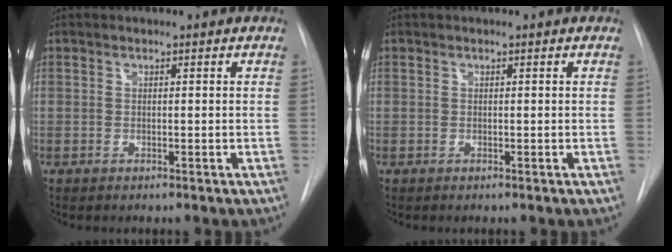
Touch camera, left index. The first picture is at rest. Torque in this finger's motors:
{"motor_torque": [-0.07, 0.07, 0.00, 0.00]}